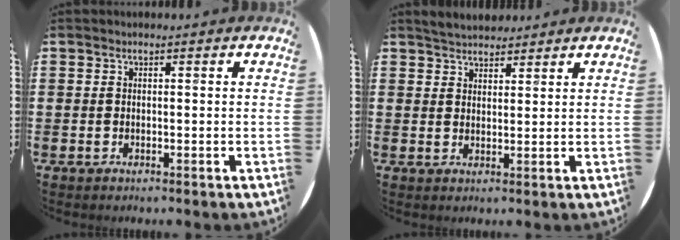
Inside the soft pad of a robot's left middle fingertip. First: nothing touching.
{"total": 3.1, "force": [3.1, 0.6, 0.2], "torque": [-0.009, -0.002, 0.058]}